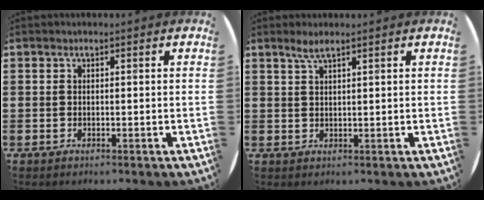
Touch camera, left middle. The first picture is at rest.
{"total": 2.1, "force": [1.6, 0.1, 1.4], "torque": [-0.031, 0.003, 0.028]}